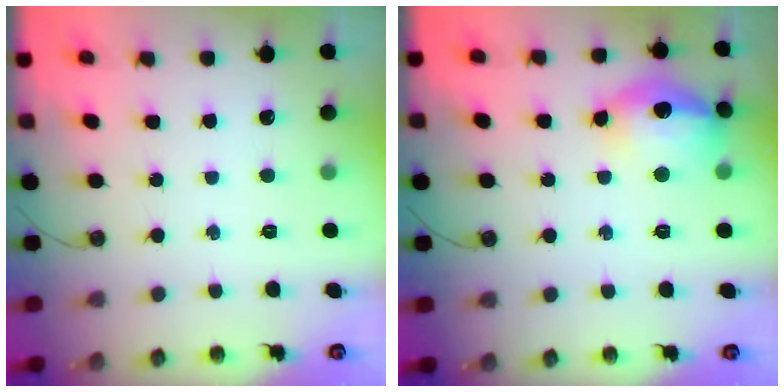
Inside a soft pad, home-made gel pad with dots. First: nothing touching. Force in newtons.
{"total": 15.2, "press": 15.2, "slide": 1.3}